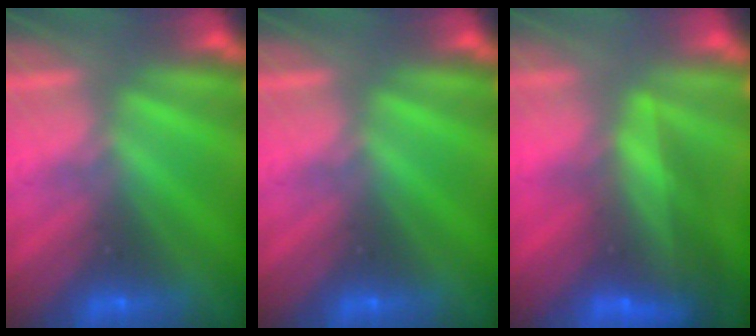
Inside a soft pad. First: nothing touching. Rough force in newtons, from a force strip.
{"total": 0.0}
{"total": 6.9}